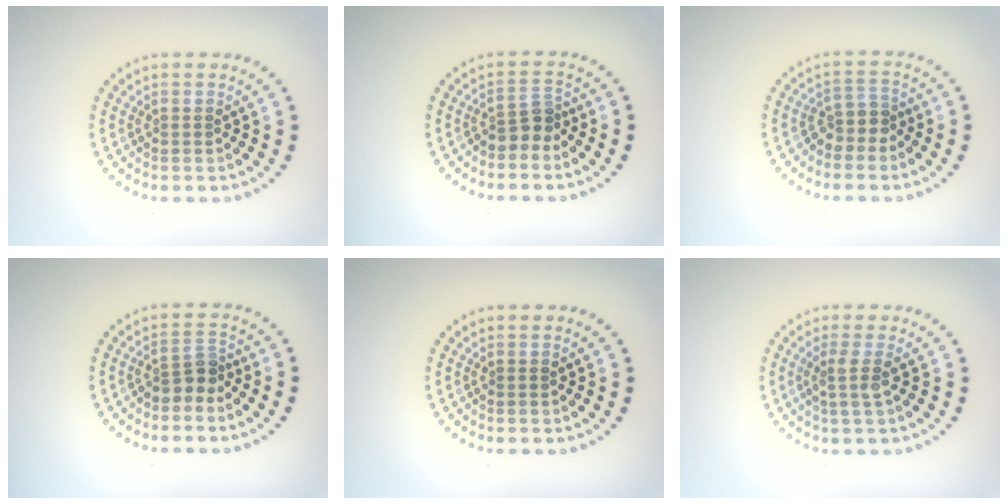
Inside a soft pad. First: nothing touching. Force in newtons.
{"total": 2.2, "press": 1.7, "slide": 1.5}
{"total": 2.3, "press": 1.7, "slide": 1.5}
{"total": 2.3, "press": 1.7, "slide": 1.5}
{"total": 0.0}
{"total": 1.8, "press": 1.3, "slide": 1.3}